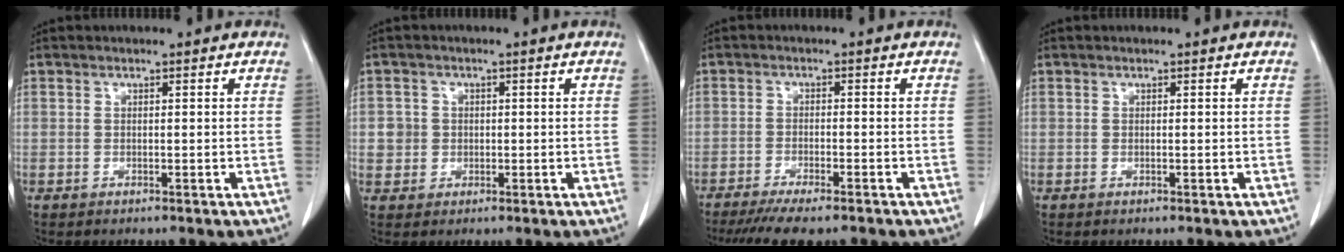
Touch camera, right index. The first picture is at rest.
{"total": 2.9, "force": [0.1, 2.9, 0.3], "torque": [0.004, 0.006, 0.005]}
{"total": 8.9, "force": [-7.5, 1.1, 4.8], "torque": [-0.068, -0.017, -0.115]}
{"total": 0.0}